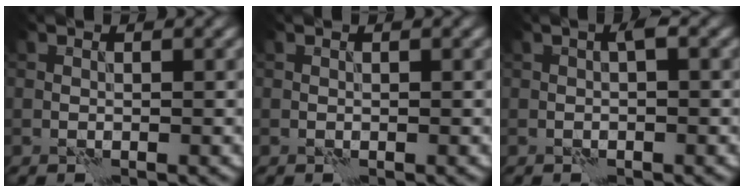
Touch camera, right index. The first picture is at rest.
{"total": 0.0}
{"total": 1.0, "force": [0.1, 0.2, 1.0], "torque": [-0.018, 0.005, 0.000]}